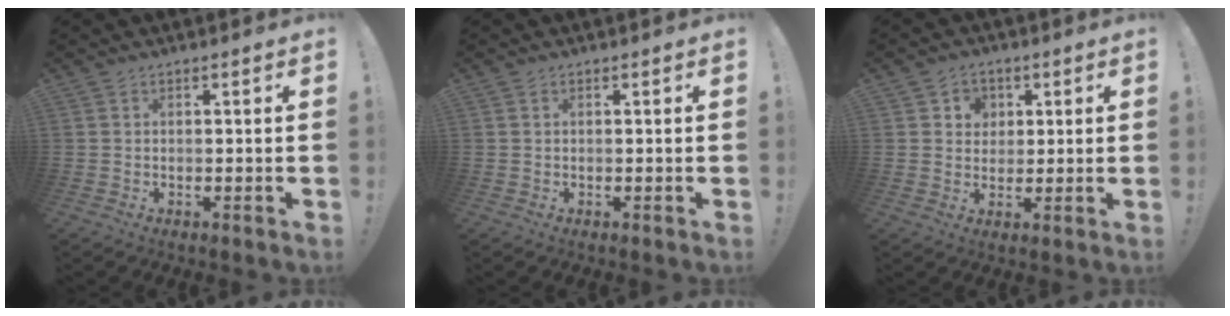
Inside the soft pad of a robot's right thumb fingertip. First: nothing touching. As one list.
[{"total": 0.0}, {"total": 5.5, "force": [1.9, 5.0, 1.2], "torque": [-0.012, -0.008, 0.034]}]